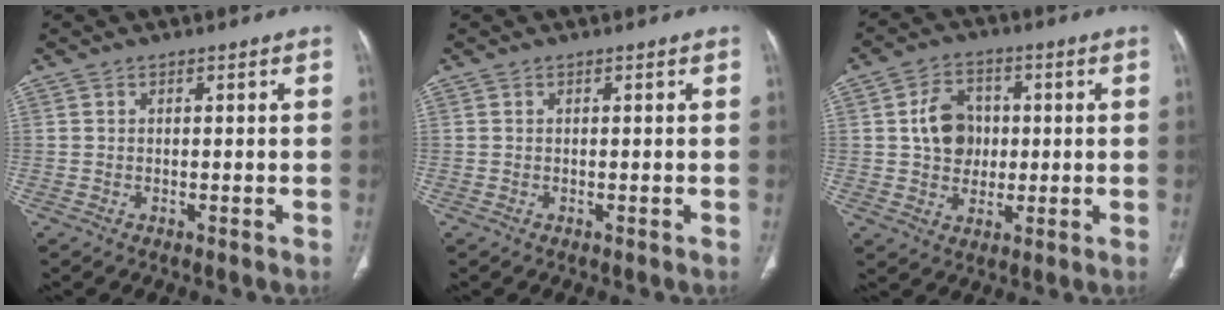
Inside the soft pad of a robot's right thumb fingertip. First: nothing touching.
{"total": 0.0}
{"total": 8.7, "force": [0.8, 7.1, 5.0], "torque": [-0.056, 0.005, 0.010]}